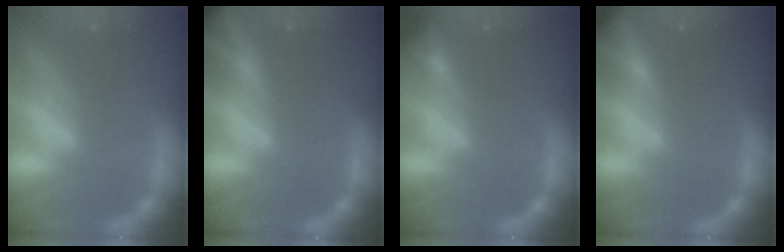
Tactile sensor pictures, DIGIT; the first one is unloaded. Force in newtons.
{"total": 9.0}
{"total": 1.9}
{"total": 5.9}